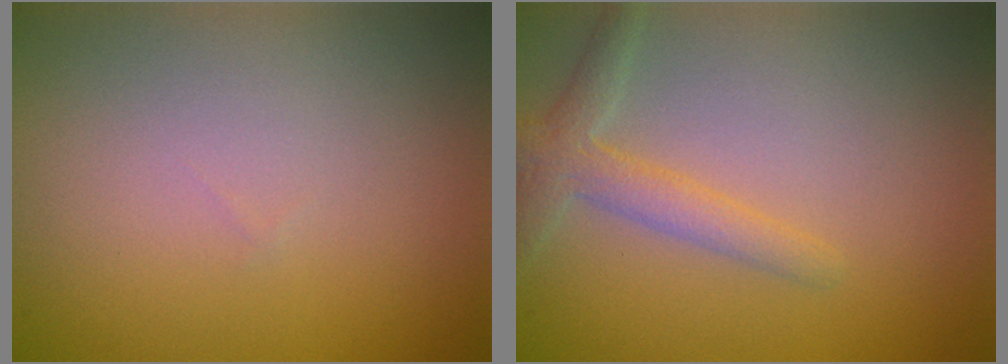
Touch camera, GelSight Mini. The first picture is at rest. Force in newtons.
{"total": 2.5, "press": 2.5, "slide": 0.1}